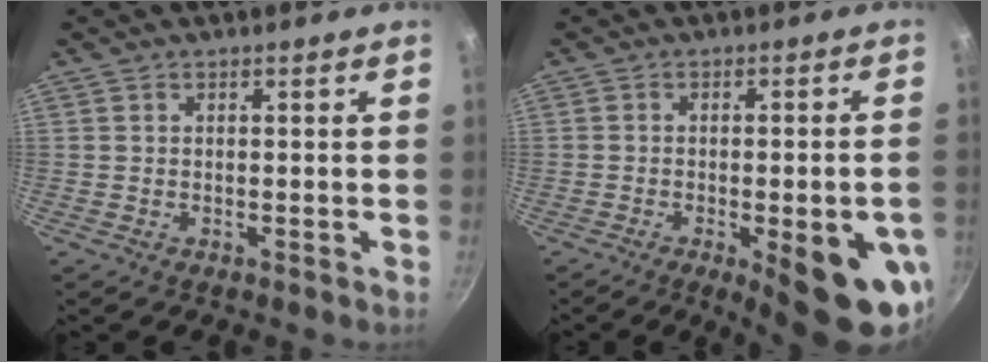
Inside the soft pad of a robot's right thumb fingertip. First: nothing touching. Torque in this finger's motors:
{"motor_torque": [2.81, 2.19, 1.92, -0.47, 0.43]}